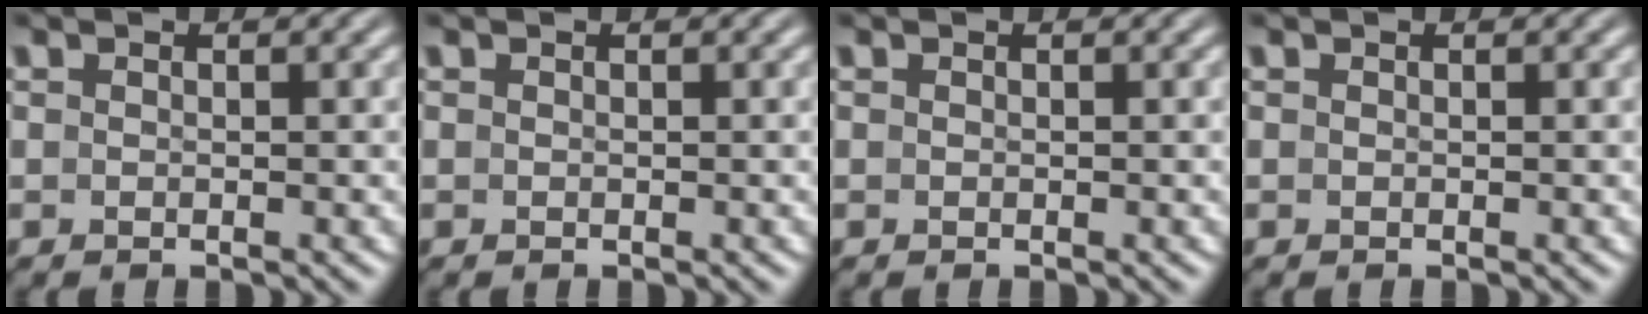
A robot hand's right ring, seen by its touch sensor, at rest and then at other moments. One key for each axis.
{"total": 0.0}
{"total": 0.0}
{"total": 0.0}